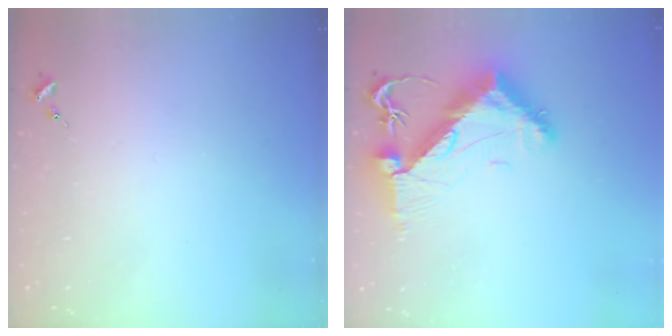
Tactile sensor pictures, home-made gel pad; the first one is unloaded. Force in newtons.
{"total": 11.4, "press": 11.4, "slide": 1.2}